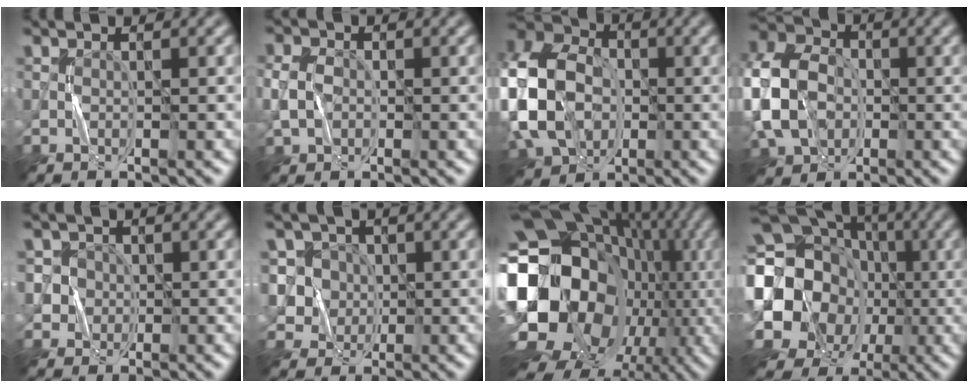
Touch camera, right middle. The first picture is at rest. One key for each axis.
{"total": 2.7, "fx": -0.3, "fy": 2.1, "fz": 1.6, "tx": -0.041, "ty": 0.001, "tz": -0.006}
{"total": 15.3, "fx": -2.1, "fy": 11.2, "fz": 10.1, "tx": -0.234, "ty": -0.009, "tz": -0.051}
{"total": 11.2, "fx": -1.5, "fy": 8.5, "fz": 7.1, "tx": -0.175, "ty": -0.004, "tz": -0.039}
{"total": 4.1, "fx": 0.4, "fy": 3.9, "fz": 0.9, "tx": -0.003, "ty": 0.028, "tz": 0.001}
{"total": 5.8, "fx": 1.6, "fy": 5.3, "fz": 1.6, "tx": -0.027, "ty": 0.013, "tz": 0.020}
{"total": 22.7, "fx": -4.2, "fy": 18.0, "fz": 13.1, "tx": -0.255, "ty": -0.009, "tz": -0.092}
{"total": 21.1, "fx": -1.7, "fy": 18.7, "fz": 9.6, "tx": -0.188, "ty": 0.006, "tz": -0.070}